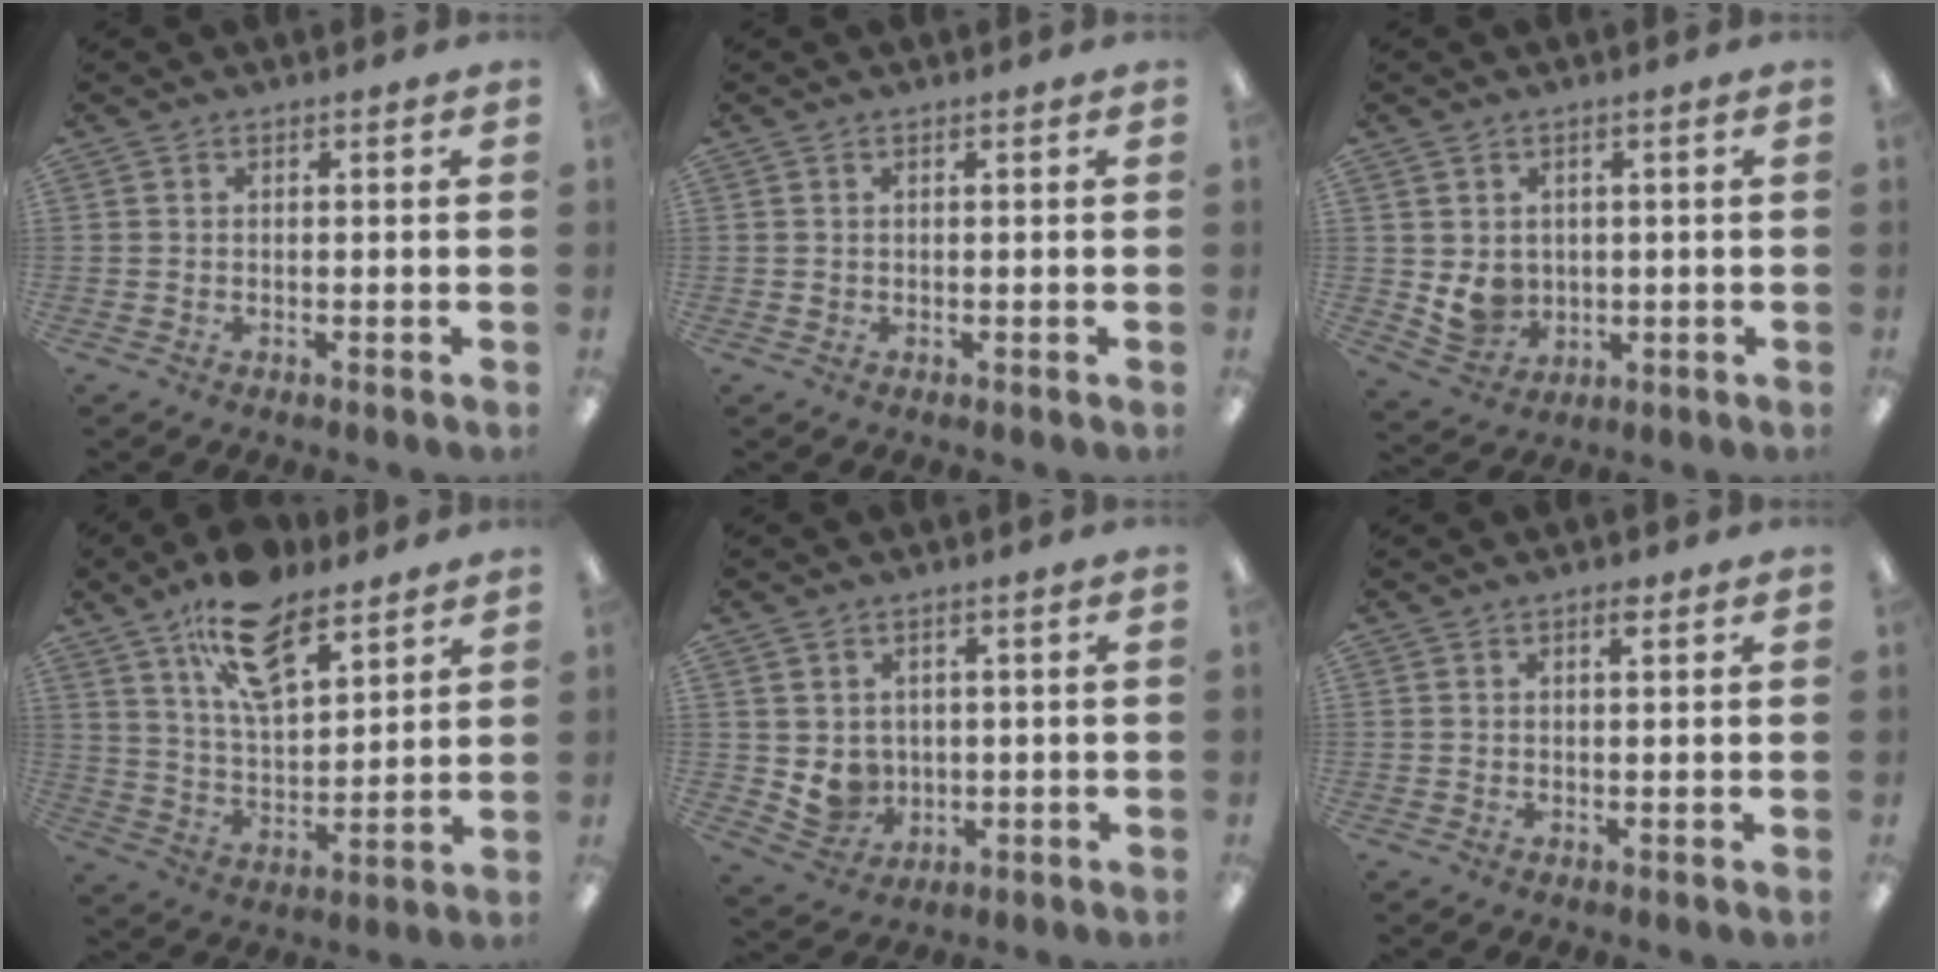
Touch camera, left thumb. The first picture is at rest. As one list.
[{"total": 0.6, "force": [0.3, 0.4, 0.2], "torque": [-0.005, 0.004, 0.004]}, {"total": 6.2, "force": [1.2, 5.7, 2.2], "torque": [-0.042, -0.007, 0.027]}, {"total": 16.0, "force": [10.5, 7.2, 9.6], "torque": [-0.161, -0.043, 0.185]}, {"total": 5.5, "force": [1.8, 5.1, 1.2], "torque": [-0.028, -0.011, 0.040]}, {"total": 1.8, "force": [1.2, 0.5, 1.2], "torque": [-0.011, -0.007, 0.018]}]